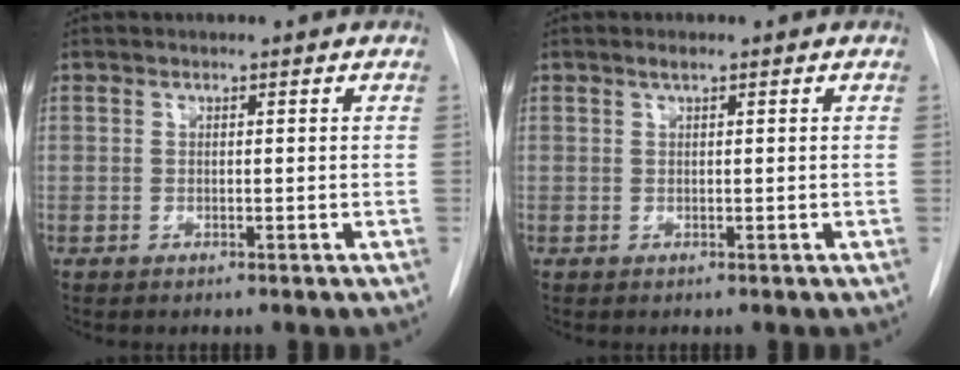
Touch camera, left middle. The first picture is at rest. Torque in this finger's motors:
{"motor_torque": [0.29, -0.19, -0.02, 0.00]}